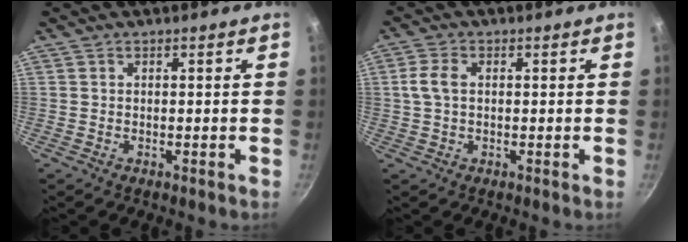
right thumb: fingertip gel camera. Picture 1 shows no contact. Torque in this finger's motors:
{"motor_torque": [-0.26, 0.27, 0.66, -0.03, 0.04]}